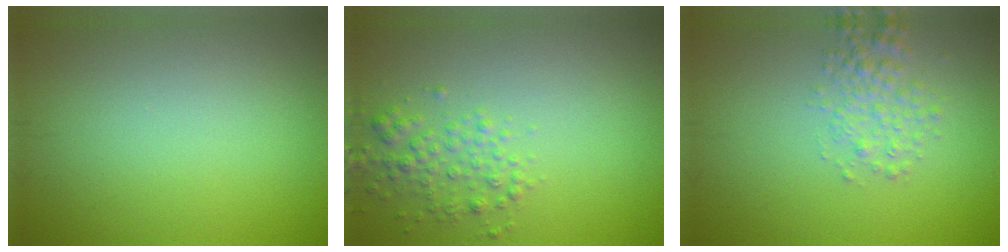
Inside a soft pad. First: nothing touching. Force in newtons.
{"total": 2.5, "press": 2.5, "slide": 0.1}
{"total": 2.3, "press": 2.3, "slide": 0.1}